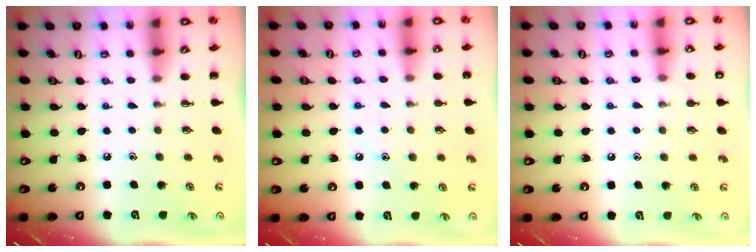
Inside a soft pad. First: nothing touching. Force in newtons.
{"total": 7.8, "press": 7.6, "slide": 1.9}
{"total": 5.9, "press": 5.6, "slide": 1.8}